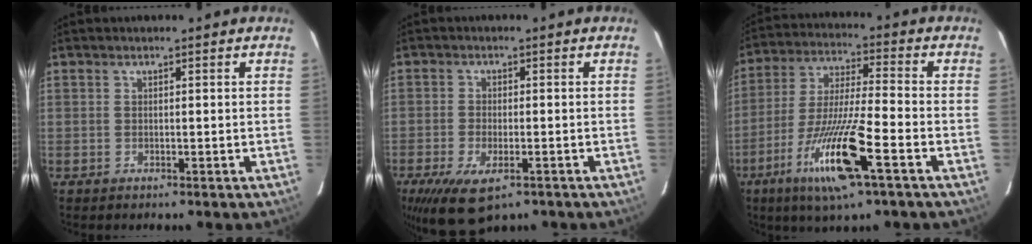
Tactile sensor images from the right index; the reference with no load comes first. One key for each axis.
{"total": 8.9, "fx": -5.4, "fy": 3.4, "fz": 6.2, "tx": -0.115, "ty": -0.019, "tz": -0.088}
{"total": 14.9, "fx": -6.9, "fy": 0.5, "fz": 13.2, "tx": -0.266, "ty": -0.026, "tz": -0.125}